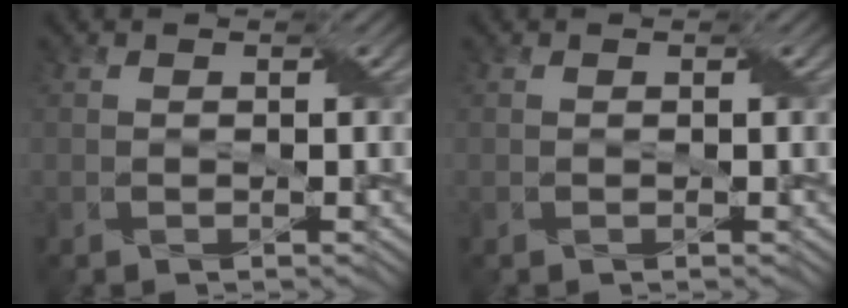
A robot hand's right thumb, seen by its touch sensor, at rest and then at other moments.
{"total": 0.0}